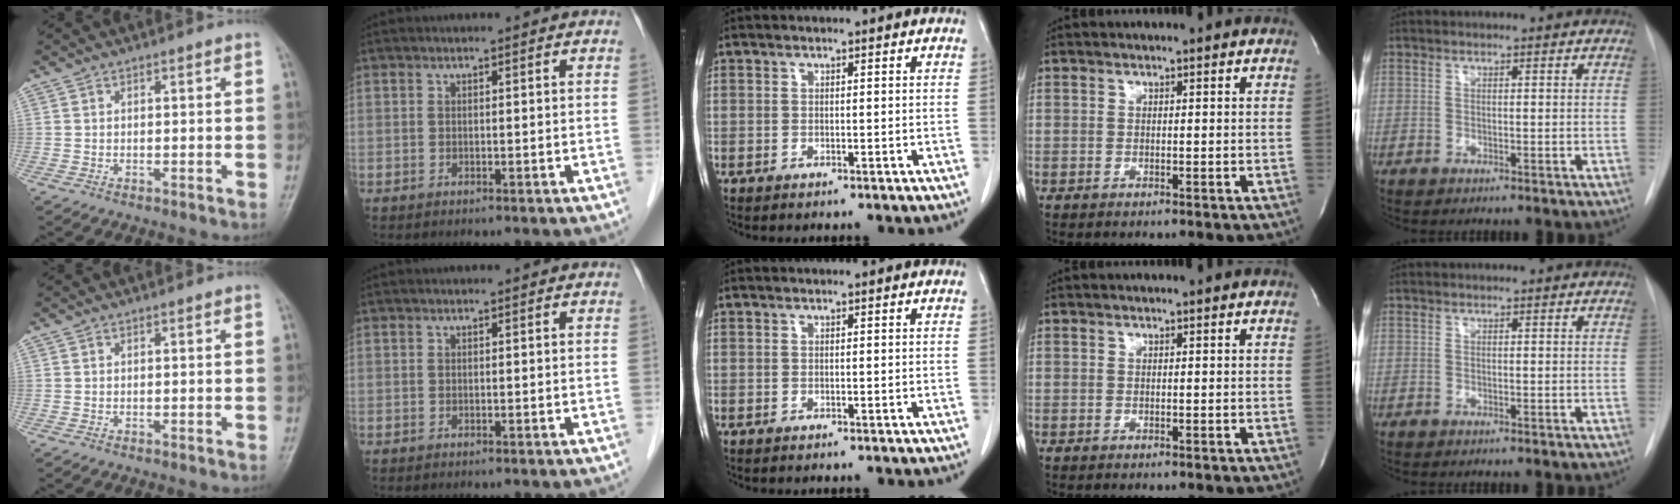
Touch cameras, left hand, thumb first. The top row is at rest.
{}